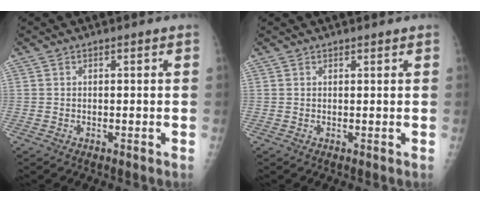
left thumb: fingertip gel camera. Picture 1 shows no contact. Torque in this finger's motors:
{"motor_torque": [-0.18, -0.04, -0.13, -0.04, 0.01]}